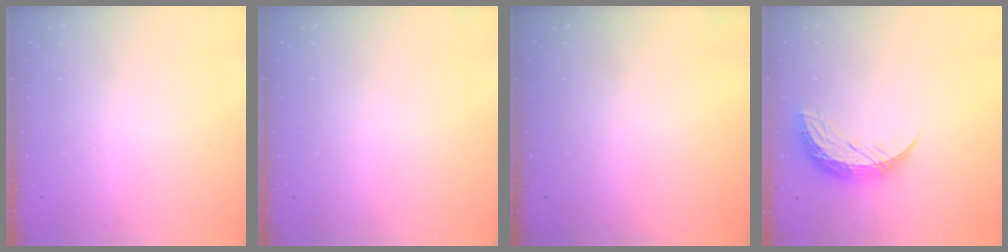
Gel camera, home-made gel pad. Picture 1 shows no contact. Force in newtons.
{"total": 0.0}
{"total": 0.0}
{"total": 10.5, "press": 10.5, "slide": 0.8}